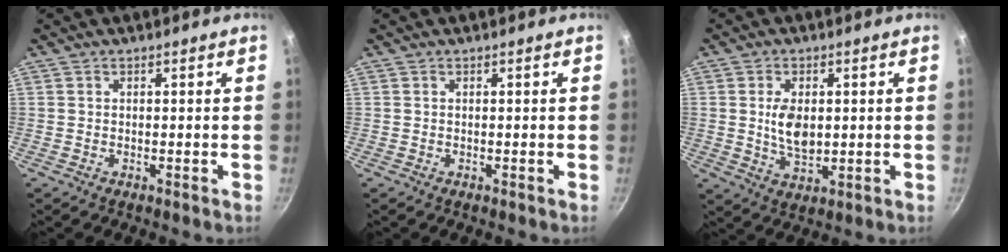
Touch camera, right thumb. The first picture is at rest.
{"total": 0.0}
{"total": 6.9, "force": [0.7, 4.1, 5.6], "torque": [-0.094, -0.014, 0.016]}